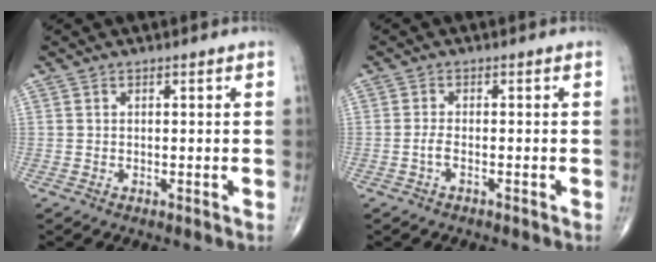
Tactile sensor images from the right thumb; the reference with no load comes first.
{"total": 1.6, "force": [-0.7, 0.6, 1.3], "torque": [-0.031, 0.007, -0.014]}